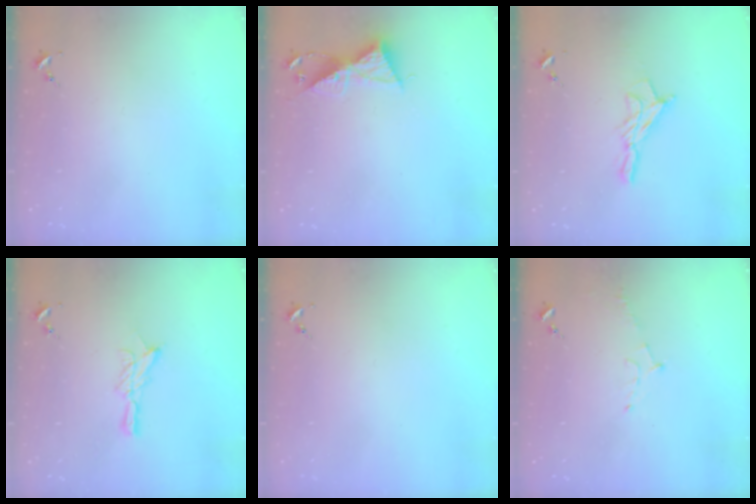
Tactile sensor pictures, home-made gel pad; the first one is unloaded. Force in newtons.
{"total": 8.8, "press": 8.7, "slide": 0.5}
{"total": 8.7, "press": 8.7, "slide": 0.5}
{"total": 7.6, "press": 7.6, "slide": 0.1}
{"total": 0.0}
{"total": 5.7, "press": 5.7, "slide": 0.6}